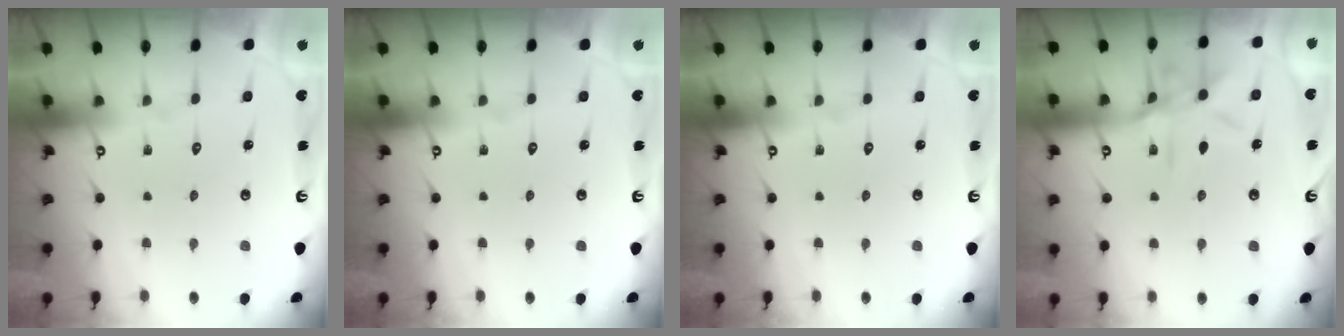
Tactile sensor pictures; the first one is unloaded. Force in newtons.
{"total": 0.0}
{"total": 0.0}
{"total": 9.6, "press": 9.6, "slide": 0.6}